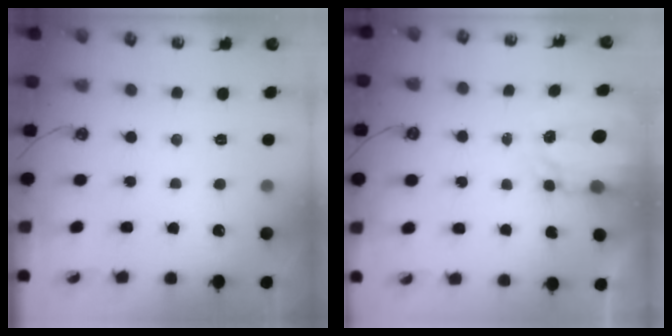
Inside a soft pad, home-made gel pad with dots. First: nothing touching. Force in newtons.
{"total": 4.0, "press": 3.9, "slide": 0.5}